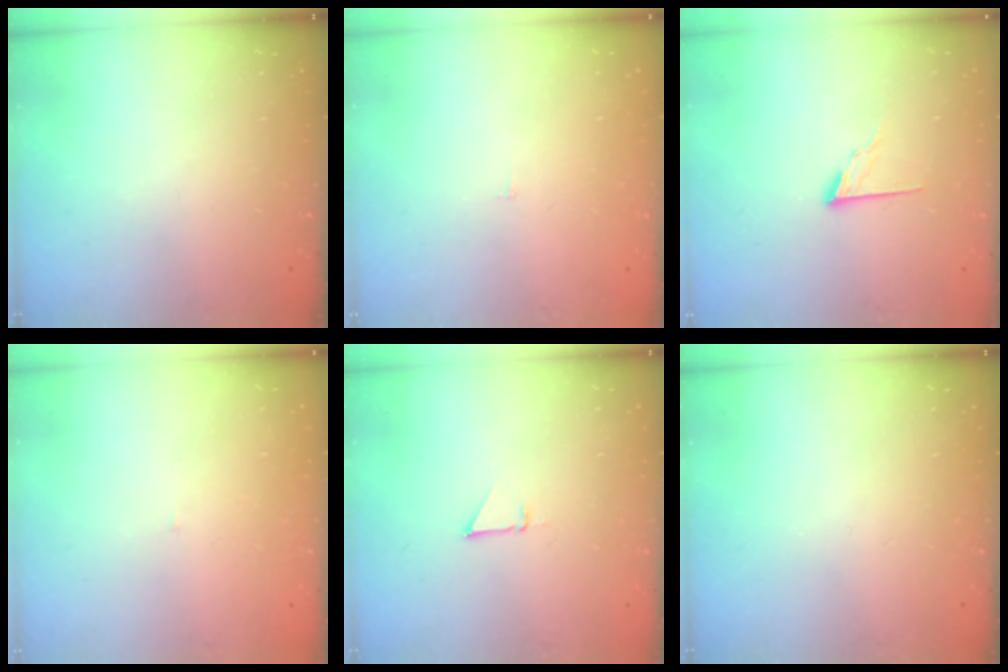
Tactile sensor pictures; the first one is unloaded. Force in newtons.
{"total": 1.8, "press": 1.8, "slide": 0.1}
{"total": 7.4, "press": 7.4, "slide": 0.6}
{"total": 2.0, "press": 2.0, "slide": 0.1}
{"total": 1.9, "press": 1.9, "slide": 0.0}
{"total": 0.0}